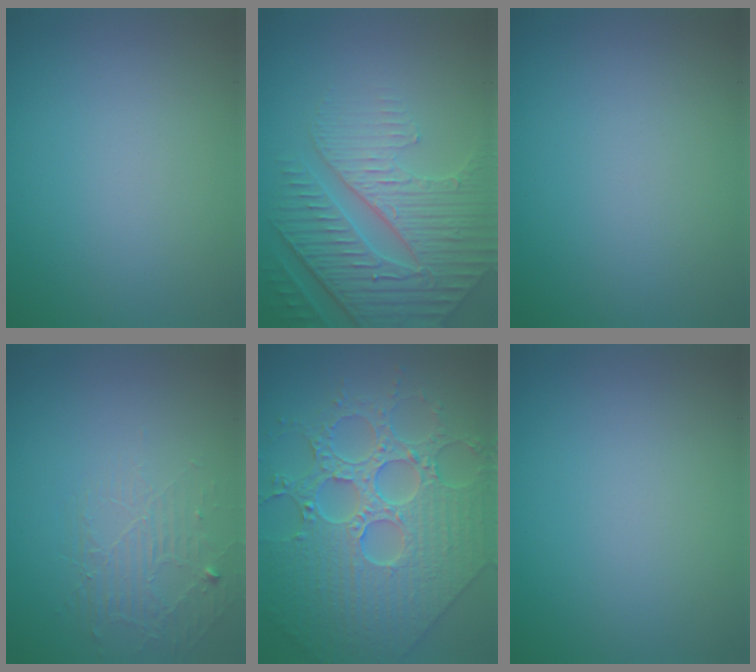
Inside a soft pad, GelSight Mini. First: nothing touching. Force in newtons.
{"total": 7.0, "press": 5.4, "slide": 4.5}
{"total": 0.0}
{"total": 1.8, "press": 0.8, "slide": 1.6}
{"total": 7.5, "press": 6.6, "slide": 3.5}
{"total": 0.0}